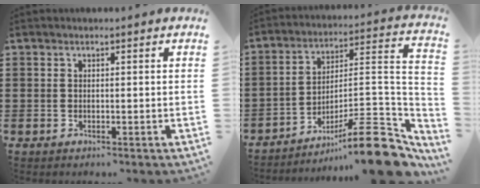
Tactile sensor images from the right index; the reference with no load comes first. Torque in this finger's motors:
{"motor_torque": [0.57, -0.57, 0.75, 0.18]}